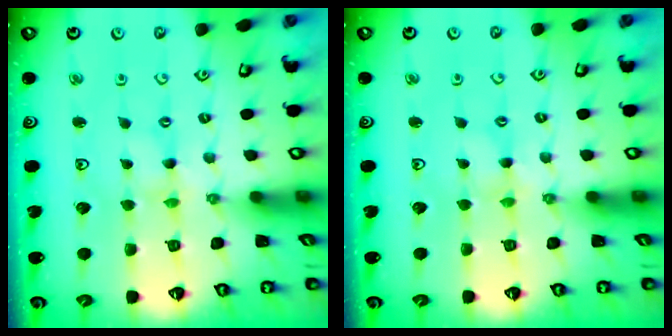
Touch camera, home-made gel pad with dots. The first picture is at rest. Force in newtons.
{"total": 1.3, "press": 1.2, "slide": 0.4}